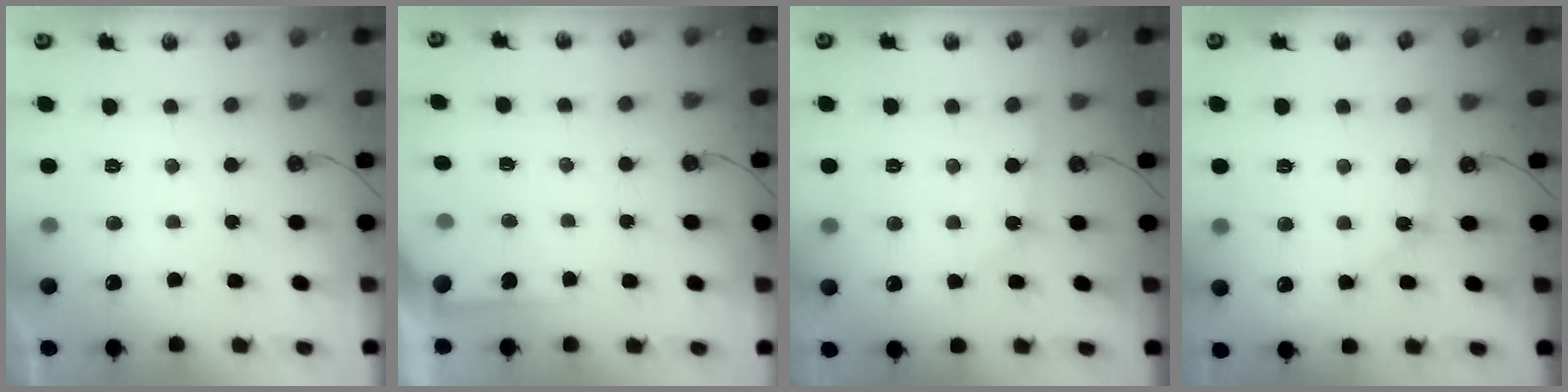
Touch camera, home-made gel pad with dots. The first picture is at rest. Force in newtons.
{"total": 1.6, "press": 1.6, "slide": 0.2}
{"total": 3.9, "press": 3.9, "slide": 0.5}
{"total": 2.0, "press": 2.0, "slide": 0.3}